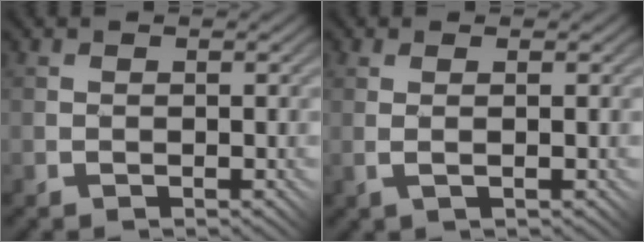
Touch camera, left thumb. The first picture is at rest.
{"total": 2.0, "force": [0.3, -0.2, 1.9], "torque": [-0.045, 0.008, 0.005]}